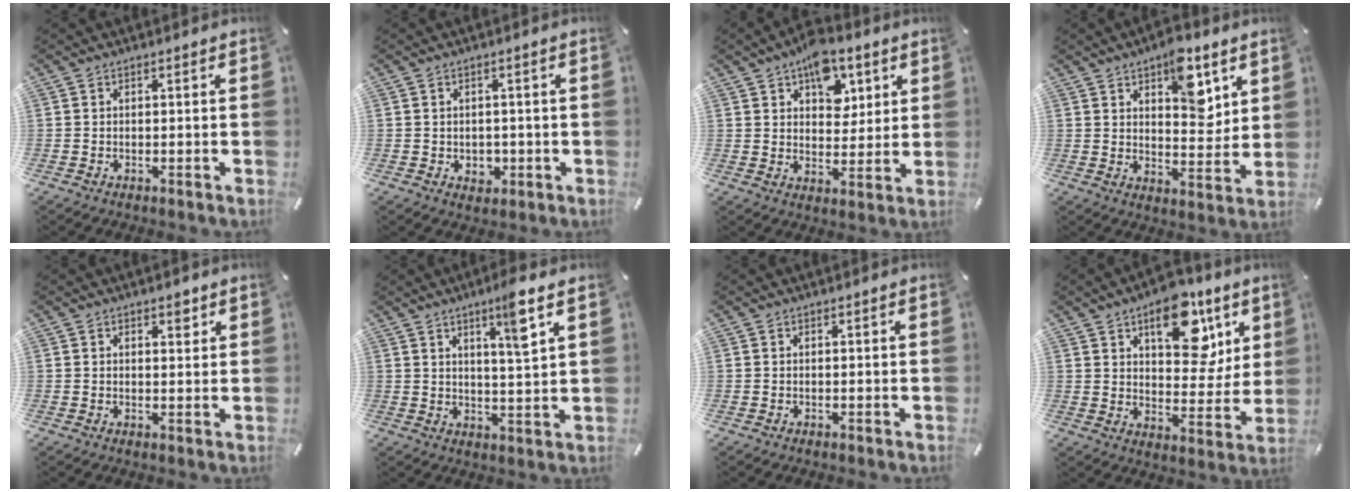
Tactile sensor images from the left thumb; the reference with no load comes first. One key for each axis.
{"total": 2.6, "fx": -0.2, "fy": 2.4, "fz": 0.9, "tx": -0.004, "ty": -0.004, "tz": -0.007}
{"total": 10.5, "fx": 5.4, "fy": 6.9, "fz": 5.8, "tx": -0.069, "ty": -0.020, "tz": 0.094}
{"total": 10.7, "fx": 6.0, "fy": 5.7, "fz": 6.8, "tx": -0.071, "ty": -0.036, "tz": 0.097}
{"total": 1.8, "fx": 1.2, "fy": 1.0, "fz": 0.9, "tx": 0.003, "ty": -0.008, "tz": 0.016}
{"total": 7.6, "fx": 4.7, "fy": 0.2, "fz": 6.0, "tx": -0.091, "ty": -0.028, "tz": 0.070}
{"total": 0.0}
{"total": 17.7, "fx": 9.3, "fy": 9.8, "fz": 11.5, "tx": -0.144, "ty": -0.046, "tz": 0.155}